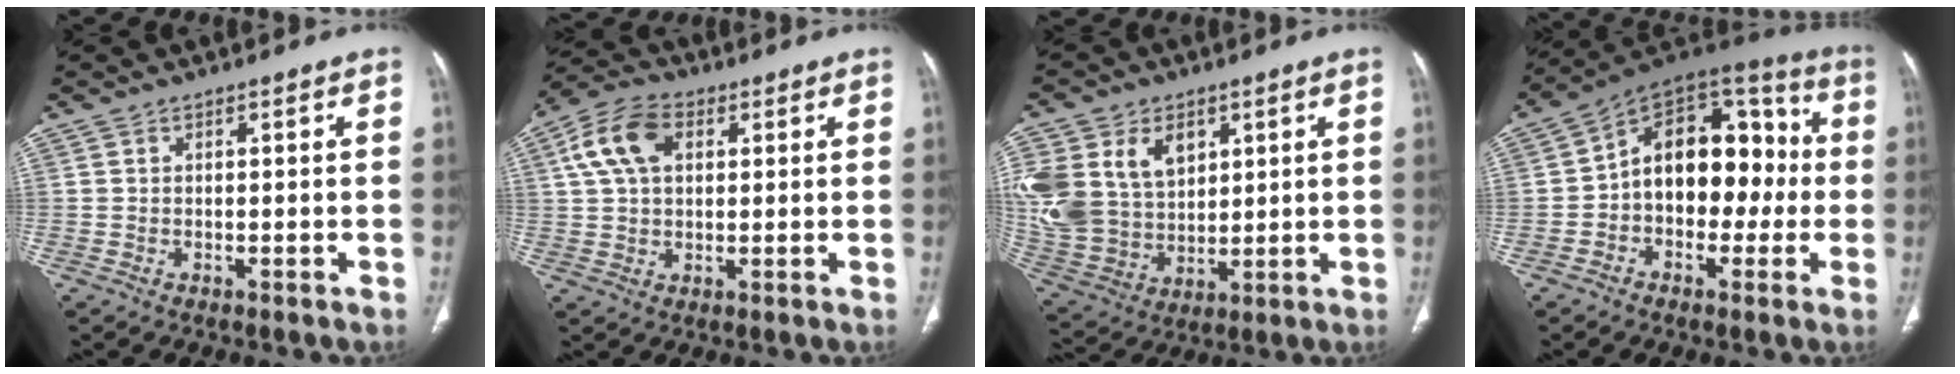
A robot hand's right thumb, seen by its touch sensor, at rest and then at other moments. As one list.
[{"total": 9.9, "force": [3.1, 6.4, 7.0], "torque": [-0.132, 0.016, 0.051]}, {"total": 21.6, "force": [6.9, 15.9, 12.8], "torque": [-0.286, 0.007, 0.156]}, {"total": 18.0, "force": [-0.9, 11.9, 13.5], "torque": [-0.149, 0.058, -0.025]}]